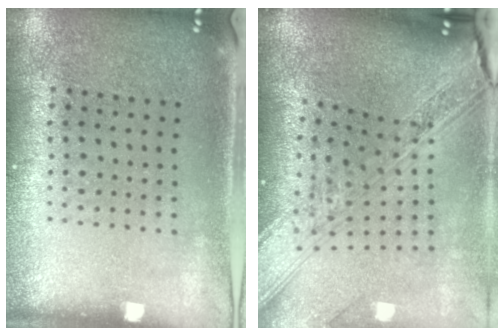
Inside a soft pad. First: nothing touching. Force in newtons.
{"total": 3.8, "press": 2.8, "slide": 2.6}